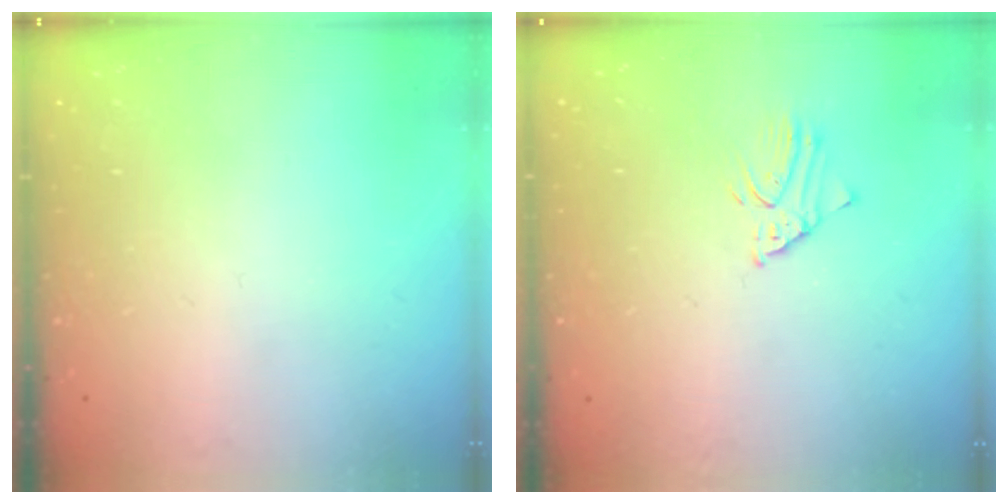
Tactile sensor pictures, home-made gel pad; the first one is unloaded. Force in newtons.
{"total": 2.3, "press": 2.3, "slide": 0.1}